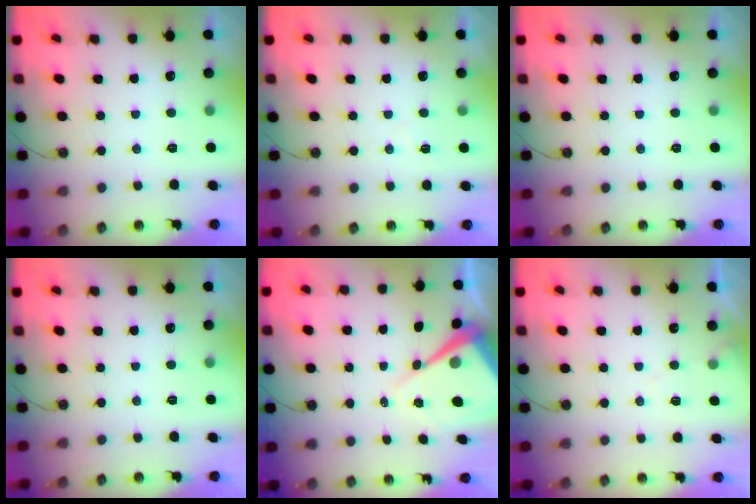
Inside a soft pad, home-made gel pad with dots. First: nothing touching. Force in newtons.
{"total": 3.3, "press": 3.2, "slide": 0.6}
{"total": 0.0}
{"total": 0.0}
{"total": 10.2, "press": 10.2, "slide": 0.6}
{"total": 4.3, "press": 4.2, "slide": 0.8}